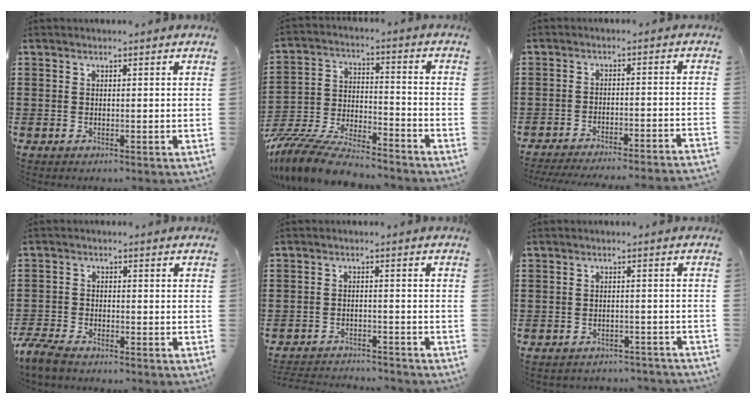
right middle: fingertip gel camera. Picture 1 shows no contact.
{"total": 10.2, "force": [-9.6, 1.2, 3.3], "torque": [-0.072, 0.014, -0.192]}
{"total": 3.7, "force": [-3.6, -0.4, 0.8], "torque": [-0.014, -0.003, -0.075]}
{"total": 3.9, "force": [-3.6, 0.7, 1.4], "torque": [-0.051, -0.007, -0.080]}
{"total": 2.8, "force": [-2.8, 0.2, 0.0], "torque": [-0.006, 0.000, -0.061]}
{"total": 2.3, "force": [-2.3, 0.2, 0.0], "torque": [-0.007, 0.002, -0.050]}